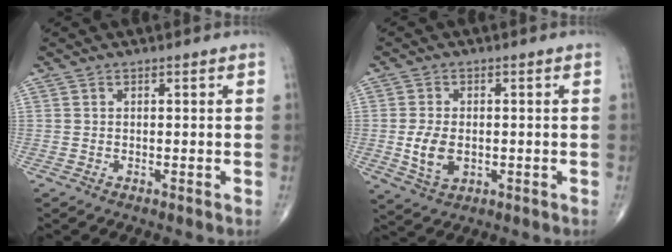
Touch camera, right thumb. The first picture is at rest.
{"total": 6.2, "force": [-0.7, 3.9, 4.7], "torque": [-0.086, -0.004, -0.006]}